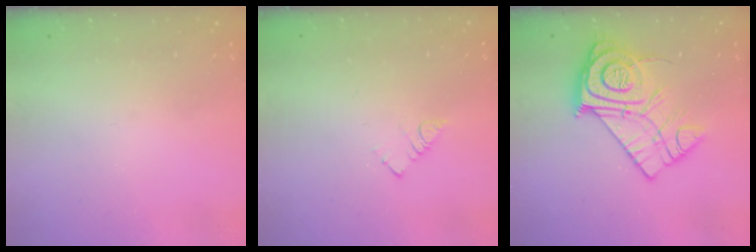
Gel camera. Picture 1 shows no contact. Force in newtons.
{"total": 3.6, "press": 3.6, "slide": 0.2}
{"total": 16.1, "press": 16.1, "slide": 1.1}